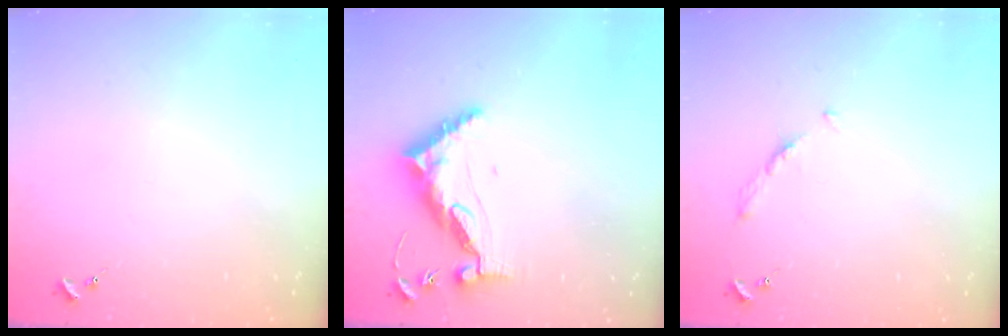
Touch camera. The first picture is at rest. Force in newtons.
{"total": 10.6, "press": 10.5, "slide": 0.9}
{"total": 3.7, "press": 3.6, "slide": 0.4}